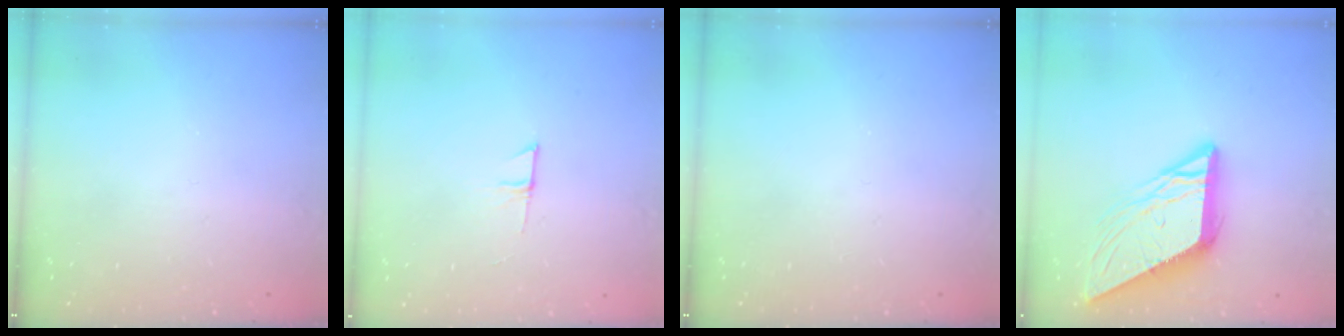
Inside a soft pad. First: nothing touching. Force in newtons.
{"total": 4.0, "press": 4.0, "slide": 0.4}
{"total": 0.0}
{"total": 10.6, "press": 10.5, "slide": 1.1}